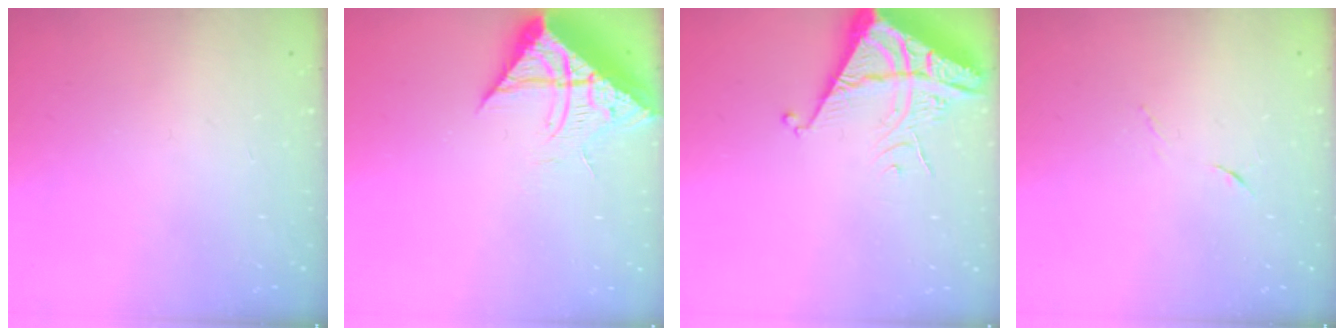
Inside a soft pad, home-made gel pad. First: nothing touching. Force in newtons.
{"total": 11.8, "press": 11.7, "slide": 1.2}
{"total": 6.6, "press": 6.6, "slide": 0.6}
{"total": 4.1, "press": 4.0, "slide": 1.1}